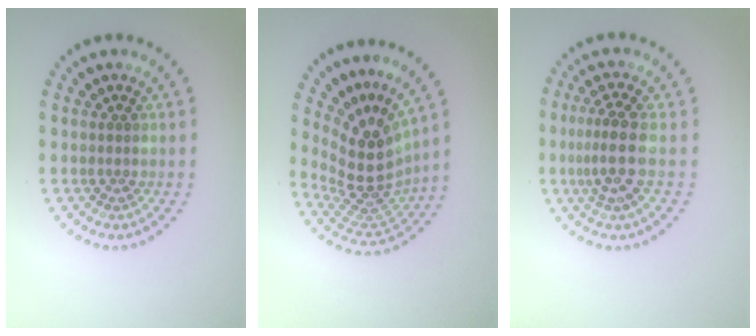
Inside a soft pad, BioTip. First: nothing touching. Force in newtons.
{"total": 5.0, "press": 3.6, "slide": 3.5}
{"total": 3.3, "press": 2.9, "slide": 1.6}